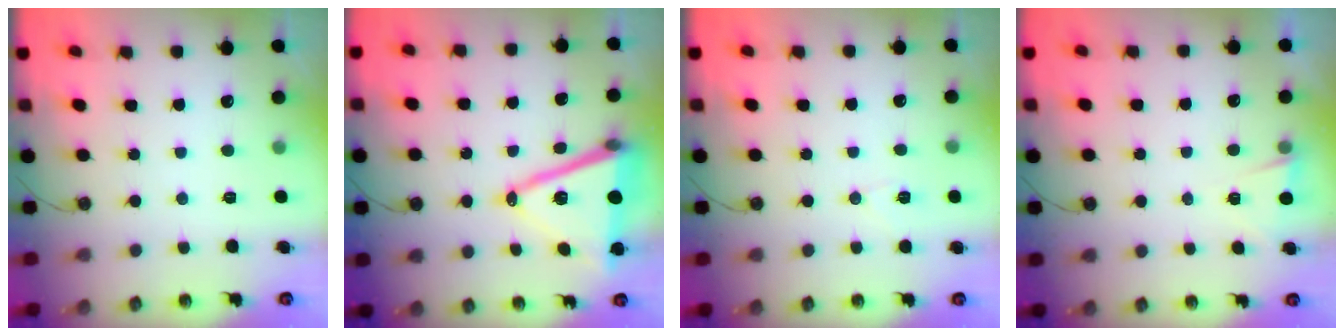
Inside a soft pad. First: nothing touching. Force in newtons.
{"total": 16.6, "press": 16.2, "slide": 3.7}
{"total": 6.3, "press": 6.2, "slide": 1.1}
{"total": 1.5, "press": 1.3, "slide": 0.8}